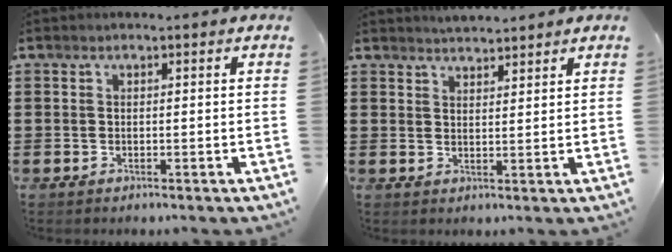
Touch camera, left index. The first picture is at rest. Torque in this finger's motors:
{"motor_torque": [2.14, 0.00, -0.04, -0.12]}